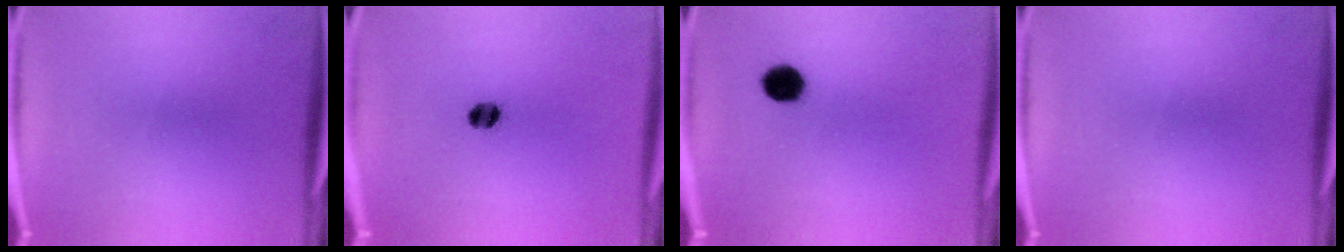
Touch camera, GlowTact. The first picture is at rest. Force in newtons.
{"total": 3.8}
{"total": 5.3}
{"total": 0.0}